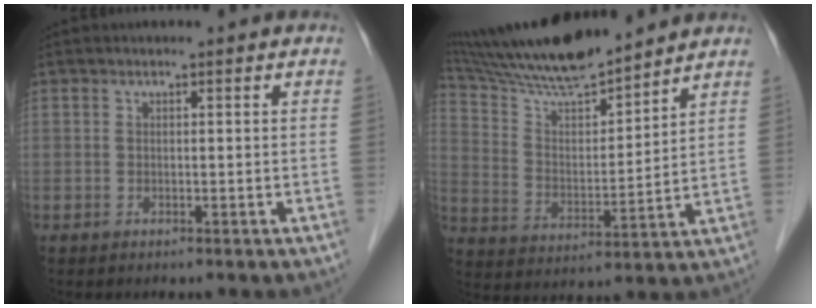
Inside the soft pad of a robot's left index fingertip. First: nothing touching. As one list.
[{"total": 14.9, "force": [13.6, 1.1, 6.1], "torque": [-0.115, 0.005, 0.249]}]